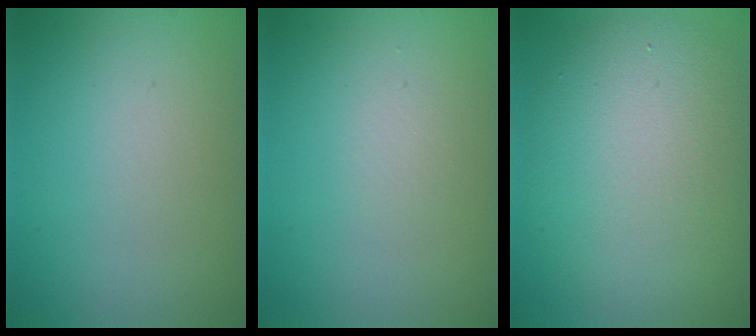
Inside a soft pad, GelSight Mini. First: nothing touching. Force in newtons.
{"total": 0.6, "press": 0.6, "slide": 0.1}
{"total": 9.4, "press": 9.4, "slide": 0.8}